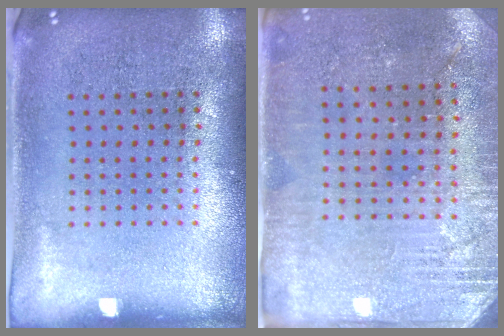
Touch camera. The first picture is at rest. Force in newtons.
{"total": 2.8, "press": 2.7, "slide": 0.8}